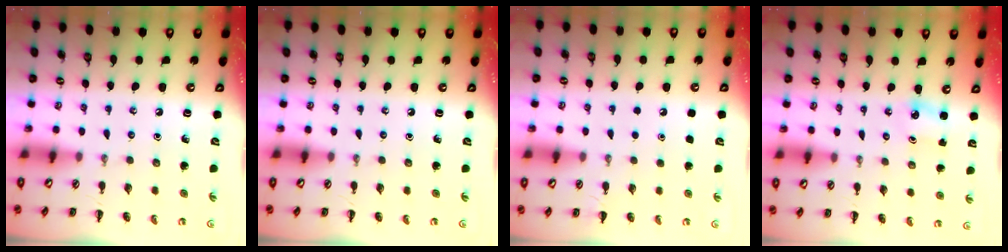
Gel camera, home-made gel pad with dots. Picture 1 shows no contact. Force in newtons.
{"total": 0.0}
{"total": 1.8, "press": 1.8, "slide": 0.1}
{"total": 1.9, "press": 1.8, "slide": 0.3}